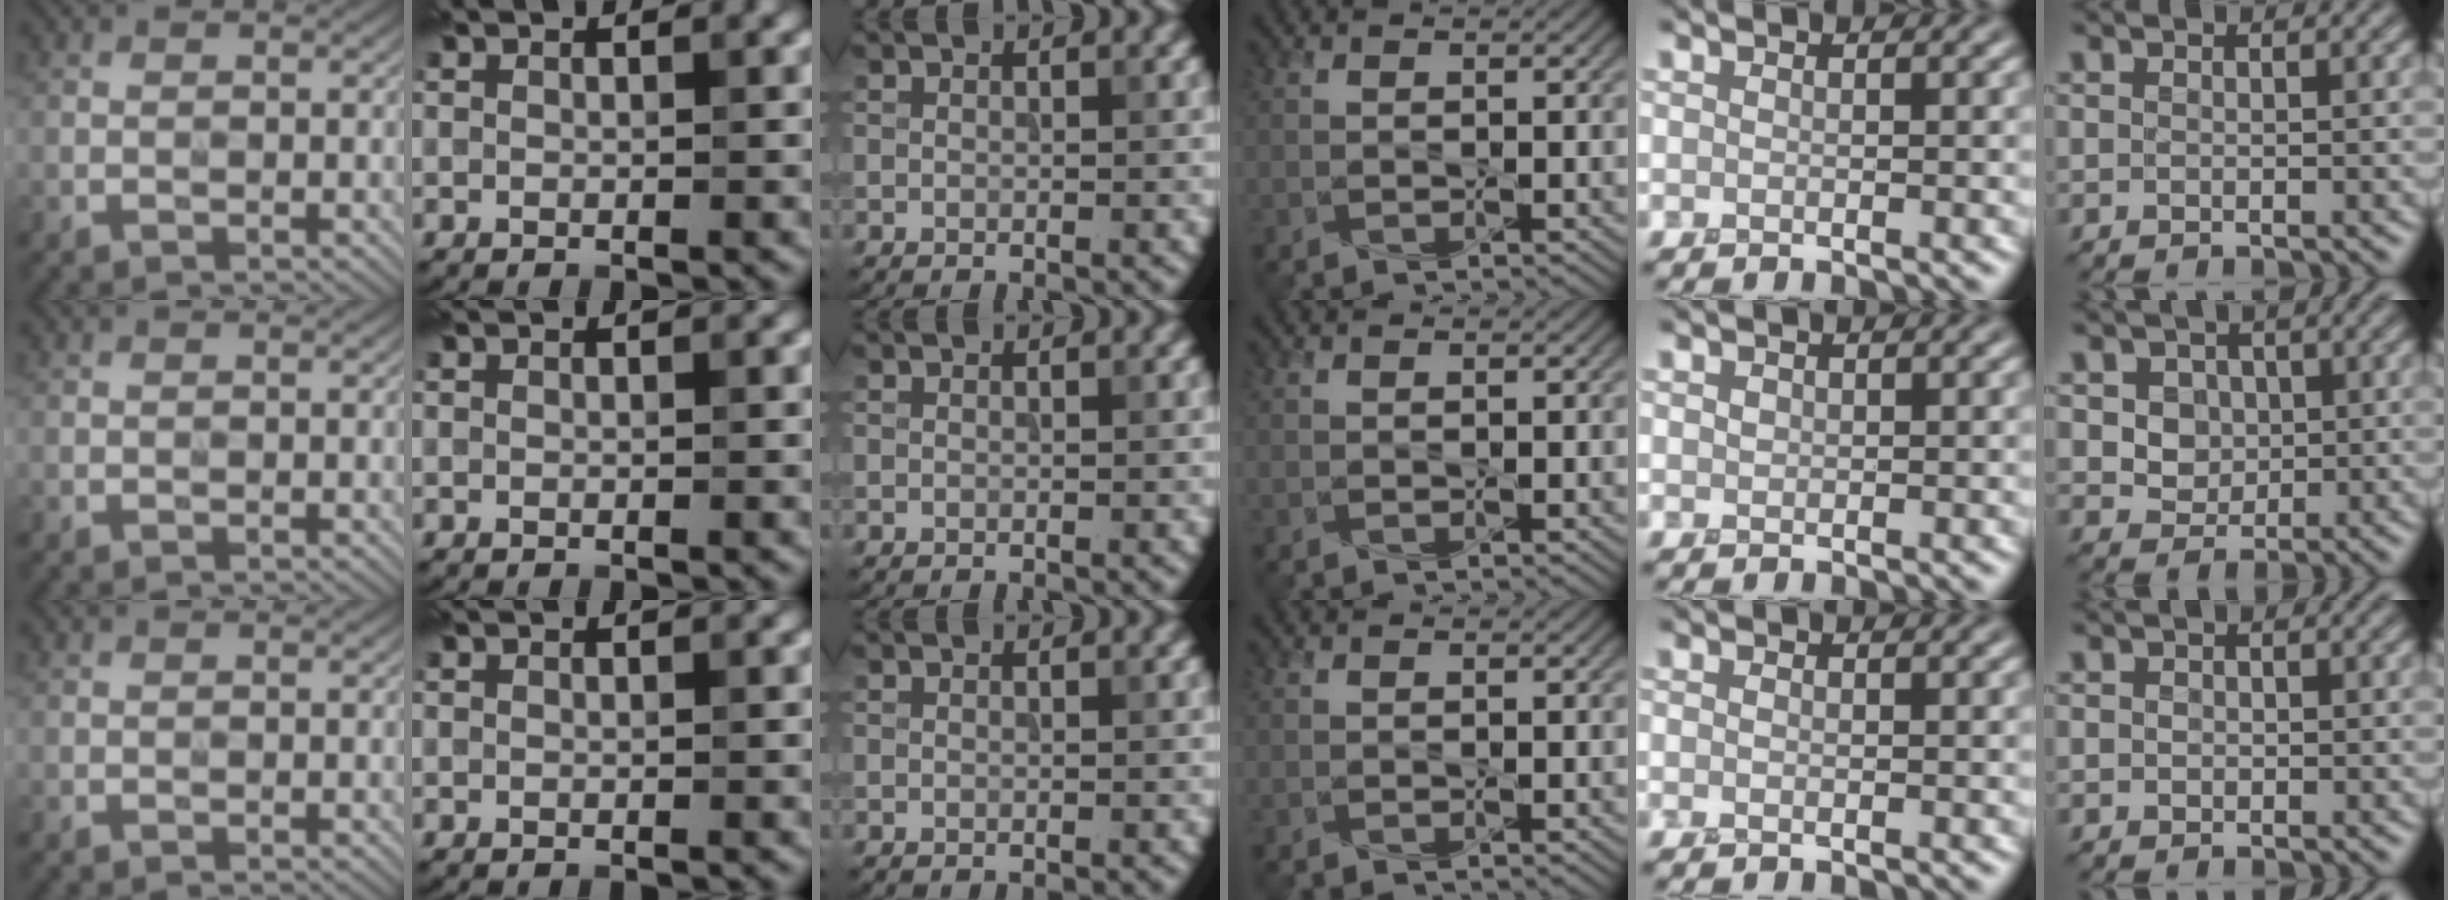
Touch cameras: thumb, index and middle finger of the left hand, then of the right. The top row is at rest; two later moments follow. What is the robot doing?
{"motion": "press", "object": "button"}